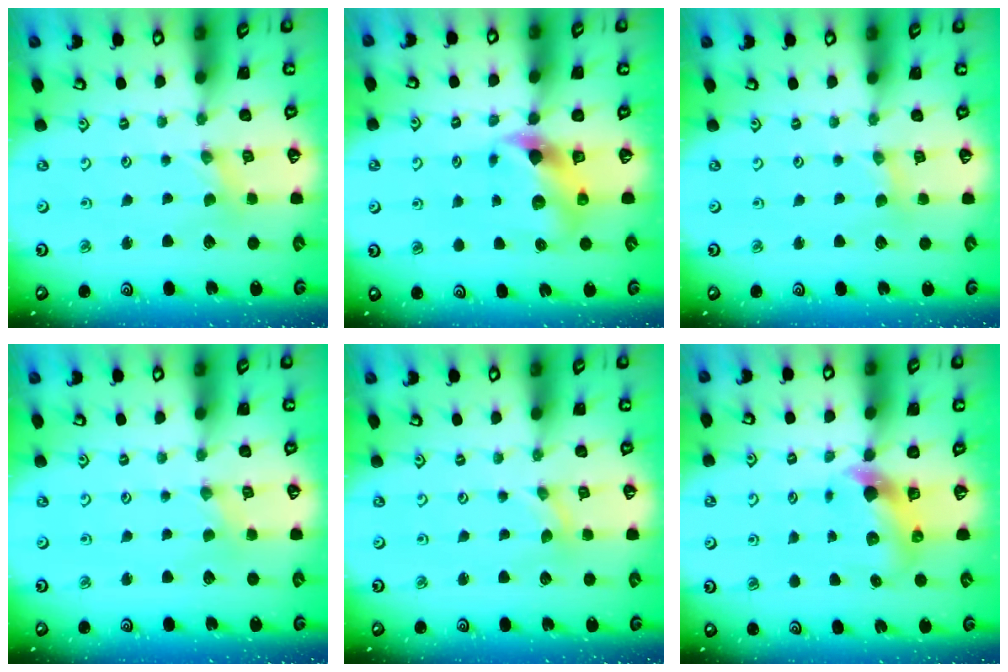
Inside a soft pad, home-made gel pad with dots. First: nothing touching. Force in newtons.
{"total": 7.3, "press": 7.3, "slide": 0.9}
{"total": 1.7, "press": 1.7, "slide": 0.3}
{"total": 0.0}
{"total": 0.0}
{"total": 5.2, "press": 5.1, "slide": 0.8}